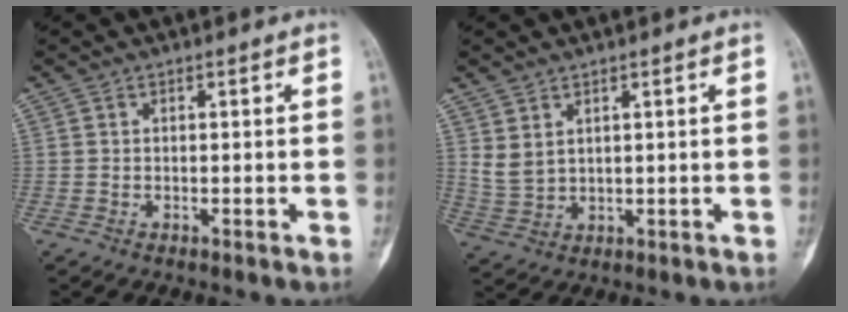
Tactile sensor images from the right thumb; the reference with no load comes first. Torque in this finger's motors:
{"motor_torque": [0.00, 0.01, 0.03, 0.00, 0.01]}